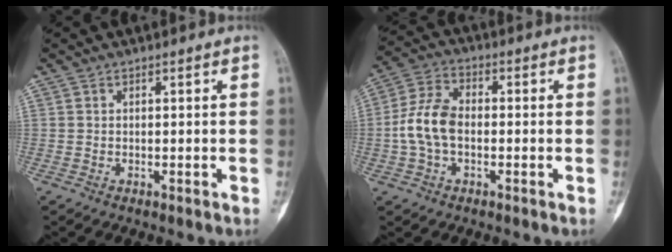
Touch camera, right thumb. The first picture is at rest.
{"total": 9.1, "force": [-1.1, 5.7, 7.0], "torque": [-0.145, 0.027, -0.028]}